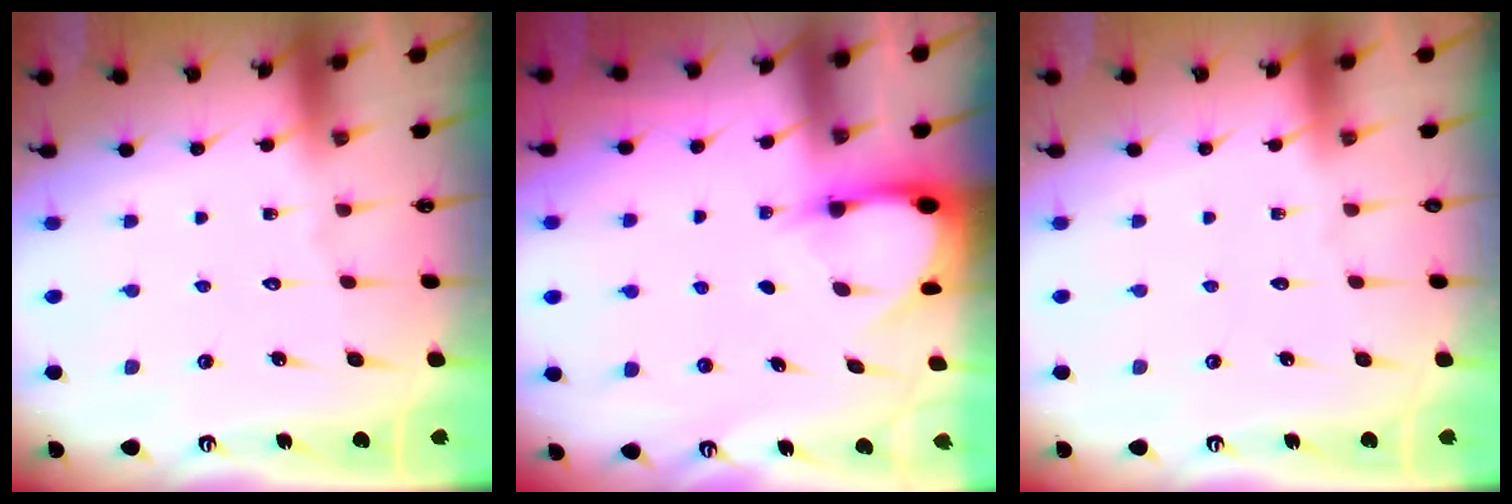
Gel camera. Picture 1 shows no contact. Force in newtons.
{"total": 3.1, "press": 3.1, "slide": 0.3}
{"total": 0.0}